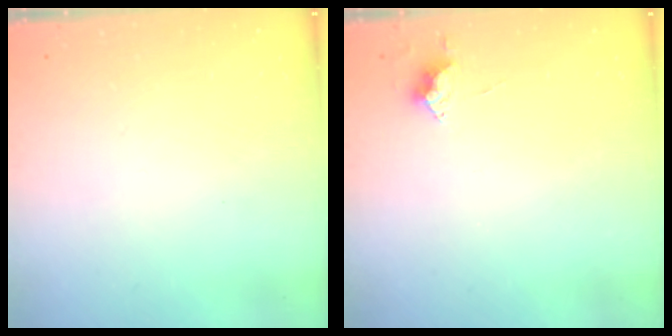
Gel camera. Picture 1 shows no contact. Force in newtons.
{"total": 5.7, "press": 5.6, "slide": 0.6}